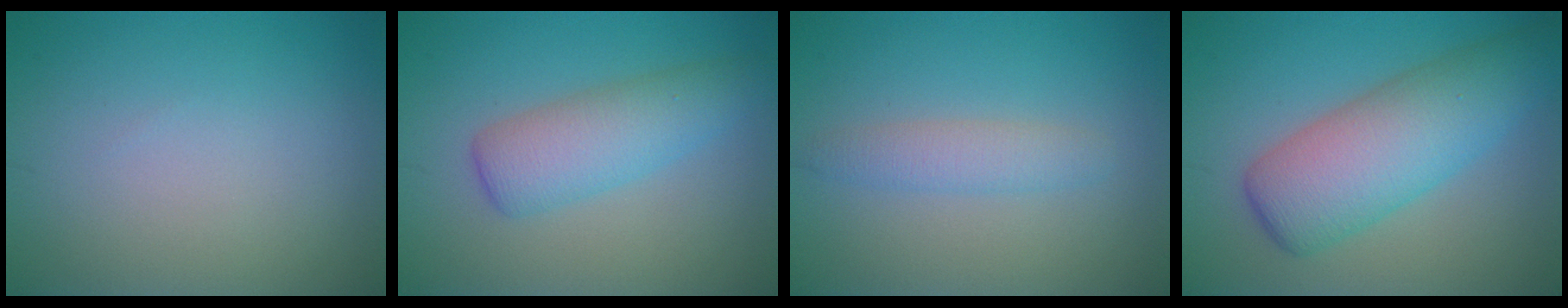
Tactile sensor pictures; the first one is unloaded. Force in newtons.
{"total": 4.5, "press": 4.5, "slide": 0.1}
{"total": 2.1, "press": 2.1, "slide": 0.1}
{"total": 7.6, "press": 7.6, "slide": 0.2}